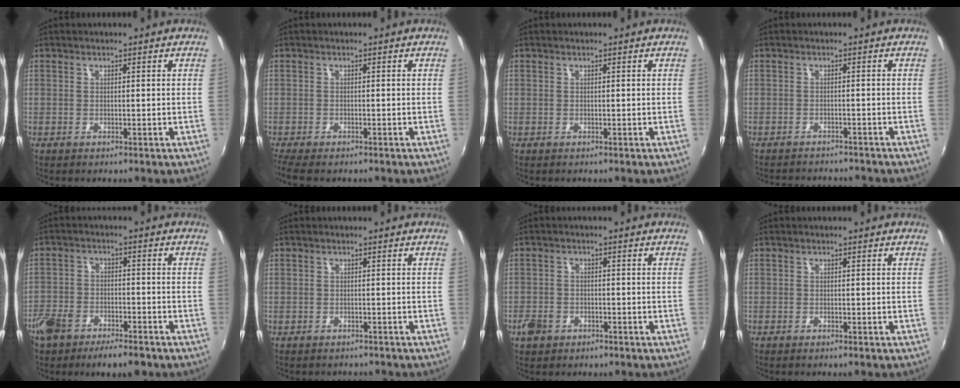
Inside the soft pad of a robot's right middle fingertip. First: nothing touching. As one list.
[{"total": 4.9, "force": [-4.0, 1.3, 2.5], "torque": [-0.063, -0.028, -0.074]}, {"total": 0.0}, {"total": 6.9, "force": [-6.5, 1.5, 1.9], "torque": [-0.050, -0.011, -0.092]}, {"total": 10.0, "force": [-7.2, 4.5, 5.2], "torque": [-0.128, -0.011, -0.130]}, {"total": 1.9, "force": [-1.4, 1.3, 0.0], "torque": [-0.004, 0.005, -0.019]}, {"total": 4.3, "force": [-2.5, 3.1, 1.7], "torque": [-0.045, 0.000, -0.041]}, {"total": 0.5, "force": [-0.5, 0.1, 0.1], "torque": [-0.003, -0.002, -0.011]}]